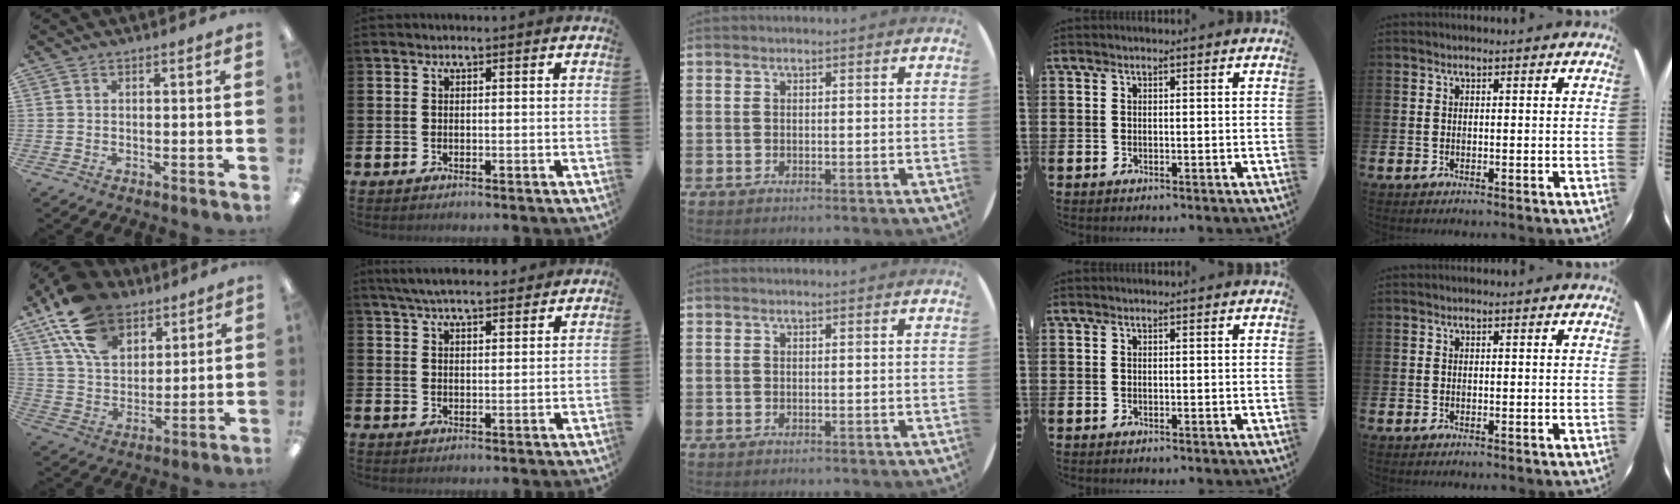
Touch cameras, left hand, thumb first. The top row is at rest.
{"thumb": {"total": 18.0, "force": [10.9, 11.0, 9.0], "torque": [-0.177, -0.038, 0.208]}, "index": {"total": 5.5, "force": [5.1, 0.9, 1.7], "torque": [-0.042, -0.016, 0.093]}}